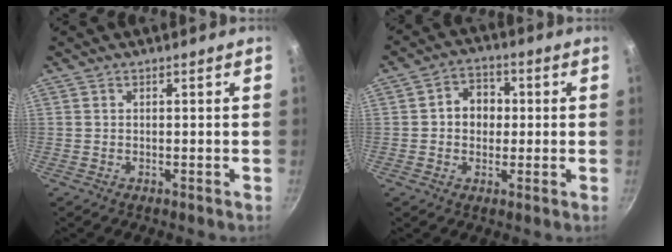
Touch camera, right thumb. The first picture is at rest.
{"total": 6.7, "force": [0.4, 5.6, 3.7], "torque": [-0.023, 0.010, -0.003]}